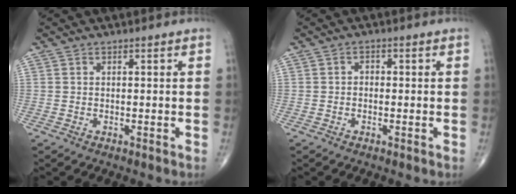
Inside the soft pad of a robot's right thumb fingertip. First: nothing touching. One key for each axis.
{"total": 1.2, "fx": -0.2, "fy": 0.9, "fz": 0.7, "tx": 0.004, "ty": 0.005, "tz": -0.010}